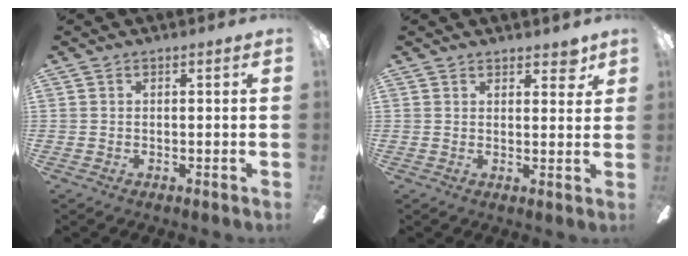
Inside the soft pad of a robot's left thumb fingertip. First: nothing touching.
{"total": 3.7, "force": [3.0, 1.4, 1.6], "torque": [-0.005, -0.016, 0.047]}